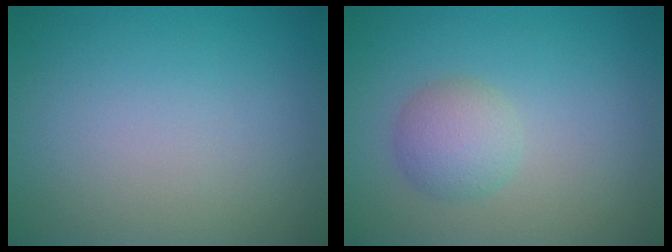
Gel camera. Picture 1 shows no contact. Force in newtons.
{"total": 2.7, "press": 2.7, "slide": 0.0}